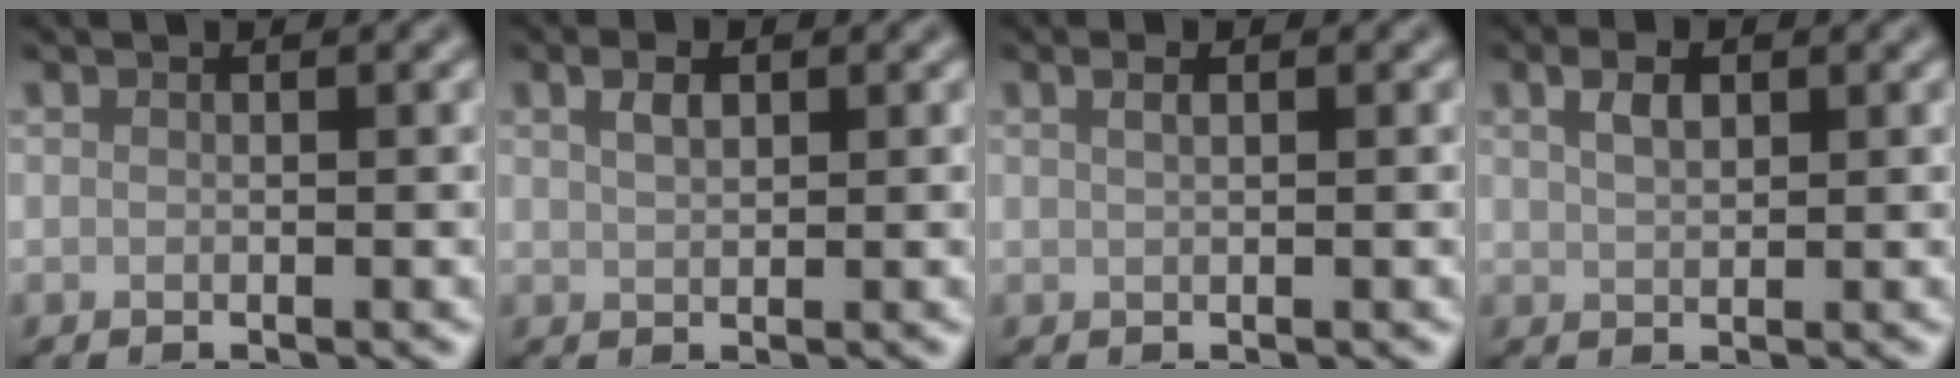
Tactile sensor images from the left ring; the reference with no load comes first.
{"total": 1.9, "force": [0.8, 0.9, 1.4], "torque": [-0.031, 0.004, 0.017]}
{"total": 1.7, "force": [0.9, 0.7, 1.3], "torque": [-0.013, -0.002, 0.006]}
{"total": 2.2, "force": [0.9, 1.2, 1.6], "torque": [-0.038, 0.004, 0.019]}